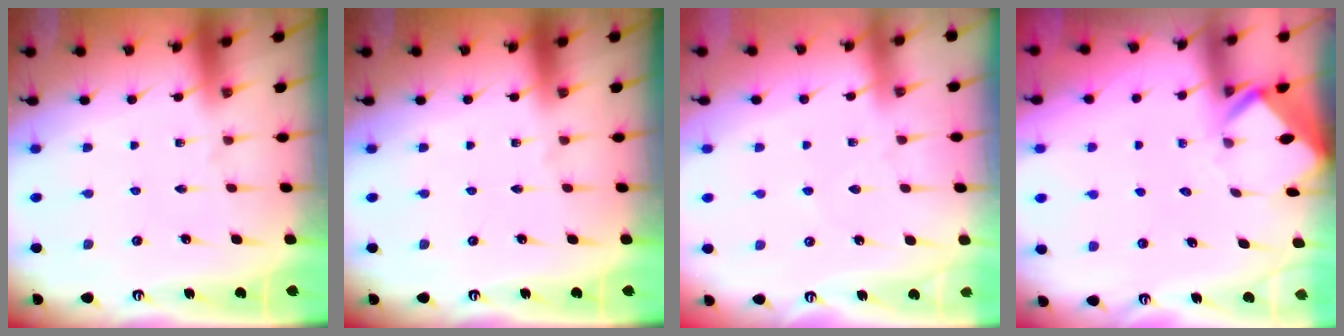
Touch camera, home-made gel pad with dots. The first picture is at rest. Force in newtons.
{"total": 0.0}
{"total": 2.5, "press": 2.4, "slide": 0.5}
{"total": 2.5, "press": 2.5, "slide": 0.1}